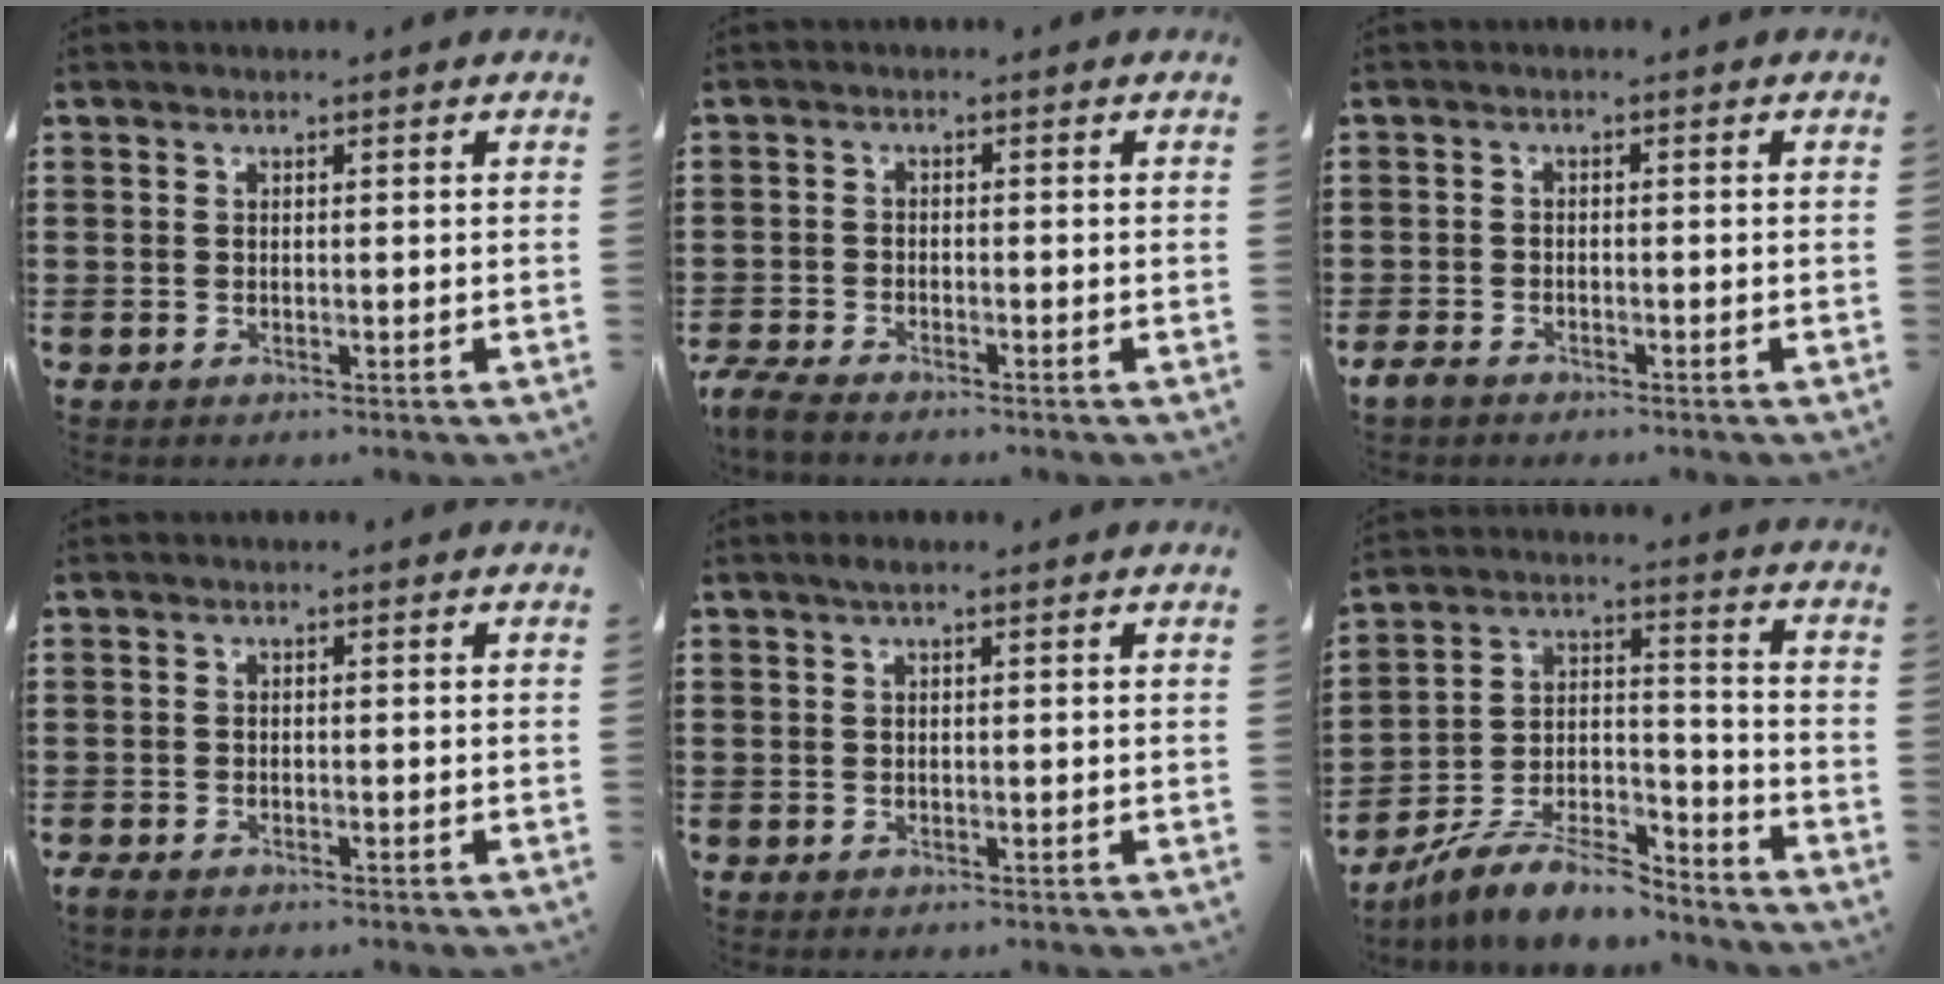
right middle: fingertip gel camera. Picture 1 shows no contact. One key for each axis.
{"total": 2.8, "fx": -2.6, "fy": 0.3, "fz": 1.0, "tx": -0.037, "ty": -0.004, "tz": -0.060}
{"total": 1.9, "fx": -1.5, "fy": 0.8, "fz": 0.8, "tx": -0.031, "ty": -0.001, "tz": -0.036}
{"total": 1.1, "fx": -1.0, "fy": 0.4, "fz": 0.4, "tx": -0.017, "ty": -0.003, "tz": -0.023}
{"total": 0.7, "fx": 0.2, "fy": 0.1, "fz": 0.7, "tx": -0.013, "ty": 0.003, "tz": 0.003}
{"total": 9.6, "fx": -8.5, "fy": 2.2, "fz": 4.0, "tx": -0.066, "ty": 0.023, "tz": -0.164}